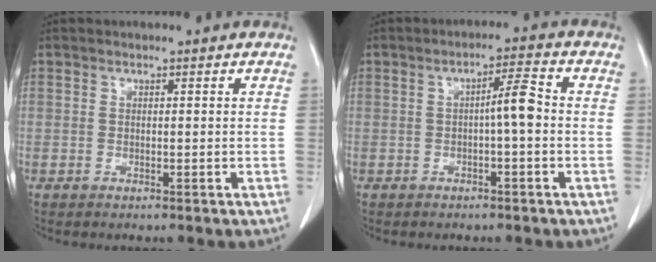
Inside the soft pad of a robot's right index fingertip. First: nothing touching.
{"total": 4.1, "force": [-0.4, 0.3, 4.1], "torque": [-0.062, 0.009, -0.007]}